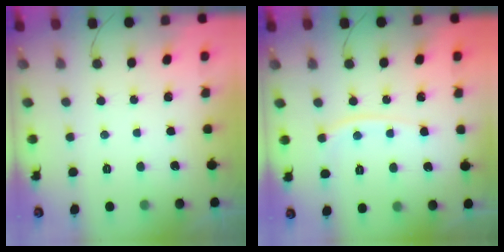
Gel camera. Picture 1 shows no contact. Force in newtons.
{"total": 6.2, "press": 6.1, "slide": 0.8}